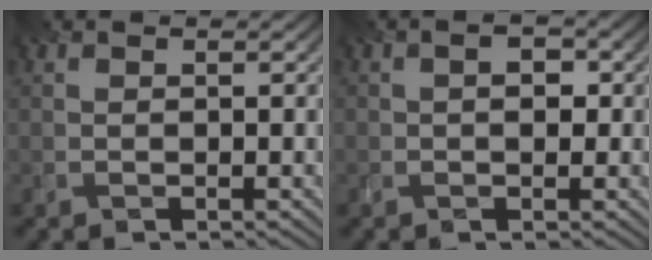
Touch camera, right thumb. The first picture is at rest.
{"total": 1.5, "force": [-0.2, 0.6, 1.4], "torque": [-0.021, 0.000, -0.004]}